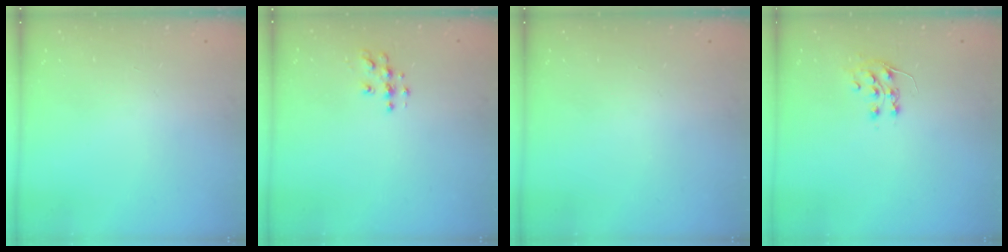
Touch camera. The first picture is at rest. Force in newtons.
{"total": 5.8, "press": 5.8, "slide": 0.2}
{"total": 0.0}
{"total": 7.3, "press": 7.3, "slide": 0.5}